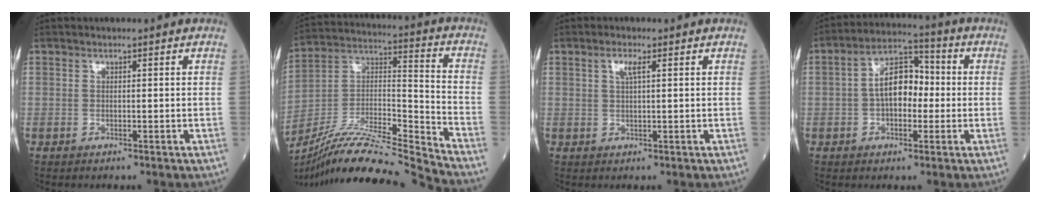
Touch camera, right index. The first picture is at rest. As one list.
[{"total": 18.7, "force": [-17.3, -2.1, 6.6], "torque": [-0.132, 0.022, -0.309]}, {"total": 2.1, "force": [0.9, 0.4, 1.8], "torque": [-0.039, 0.003, 0.016]}, {"total": 8.4, "force": [-0.3, 4.5, 7.1], "torque": [-0.130, 0.032, -0.011]}]